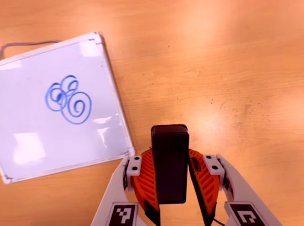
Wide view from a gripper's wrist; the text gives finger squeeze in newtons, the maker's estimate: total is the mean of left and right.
{"total": 6.2, "left": 5.8, "right": 6.5}